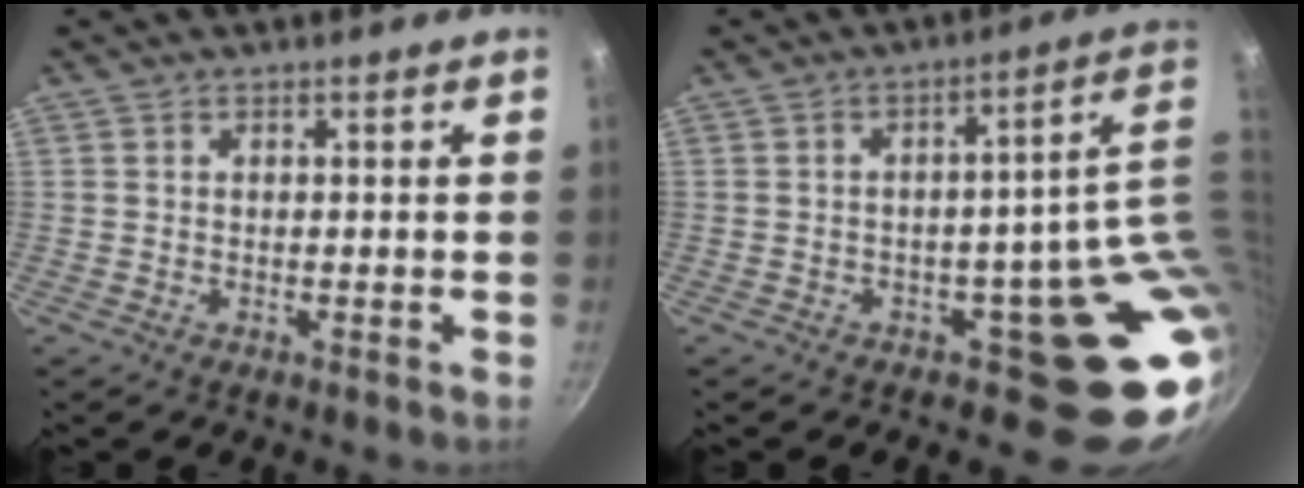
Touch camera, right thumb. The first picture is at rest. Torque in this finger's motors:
{"motor_torque": [3.19, 1.82, 2.10, -0.67, 0.37]}